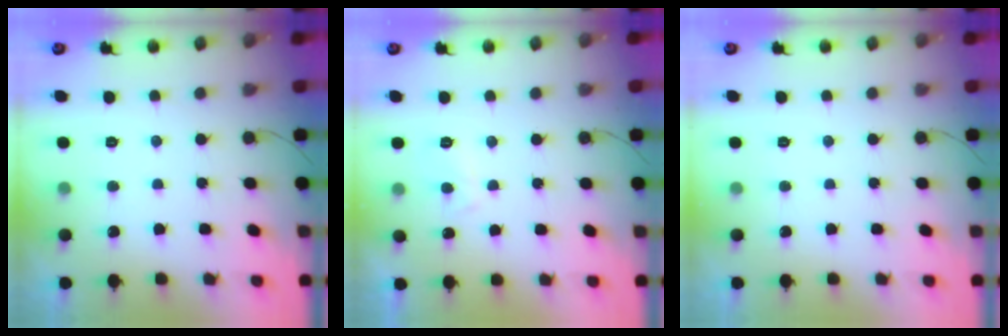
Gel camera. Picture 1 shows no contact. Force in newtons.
{"total": 3.2, "press": 3.2, "slide": 0.3}
{"total": 0.0}